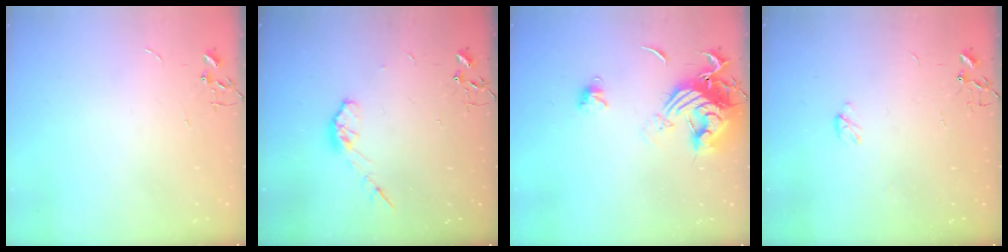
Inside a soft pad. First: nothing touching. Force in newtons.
{"total": 7.1, "press": 7.1, "slide": 0.5}
{"total": 15.0, "press": 14.9, "slide": 1.6}
{"total": 3.0, "press": 3.0, "slide": 0.3}